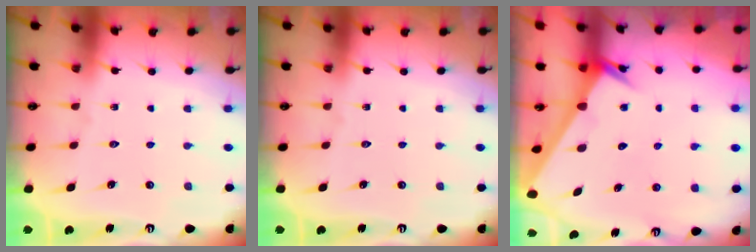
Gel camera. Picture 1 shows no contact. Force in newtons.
{"total": 0.0}
{"total": 2.3, "press": 2.3, "slide": 0.1}